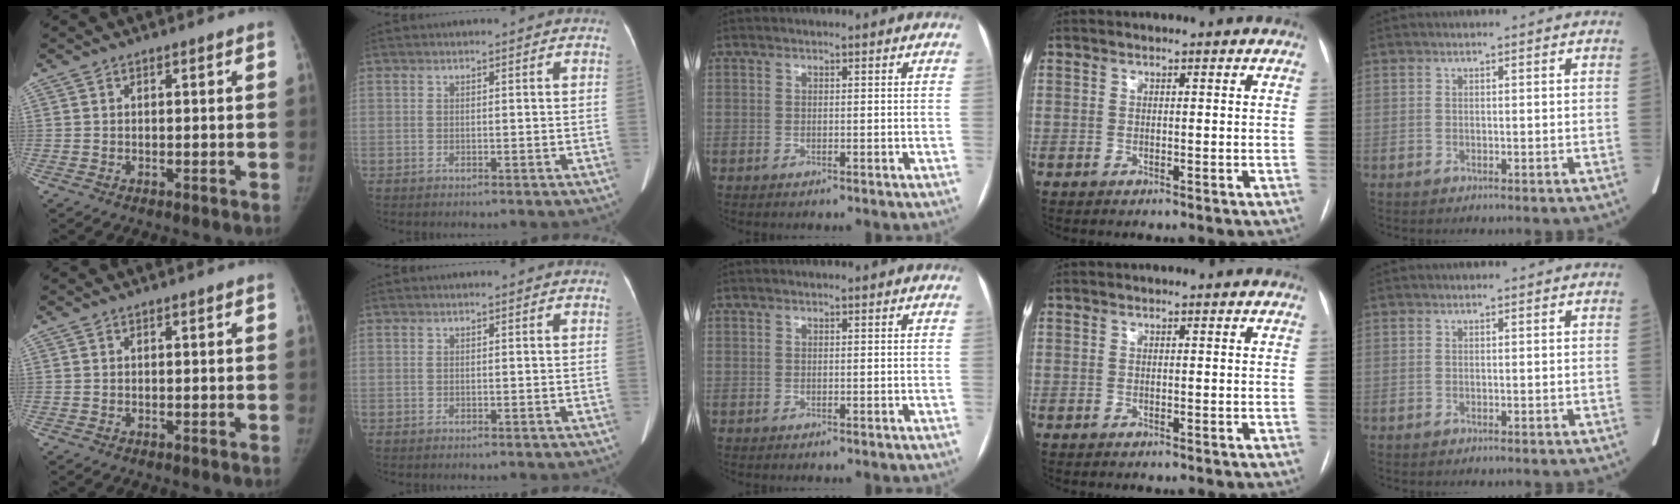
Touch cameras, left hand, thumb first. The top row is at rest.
{}